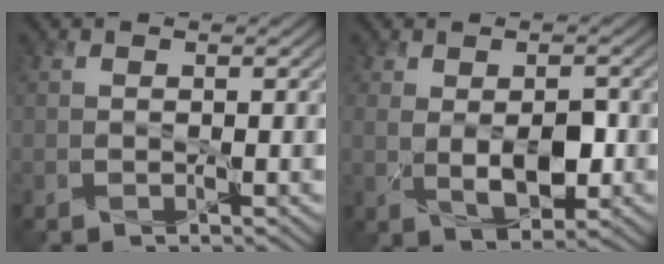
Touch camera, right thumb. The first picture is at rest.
{"total": 5.4, "force": [-0.1, 3.0, 4.4], "torque": [-0.091, -0.009, 0.004]}